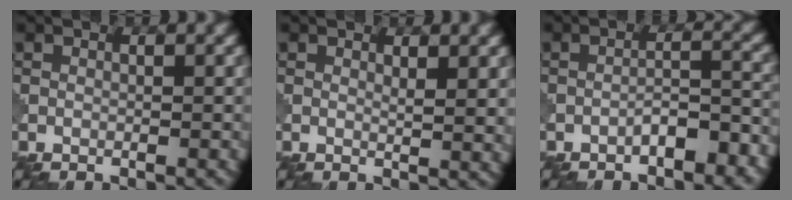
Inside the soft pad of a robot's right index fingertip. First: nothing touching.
{"total": 1.7, "force": [1.0, 0.4, 1.3], "torque": [-0.017, -0.004, 0.019]}
{"total": 3.3, "force": [-2.0, 1.1, 2.3], "torque": [-0.037, 0.014, -0.033]}